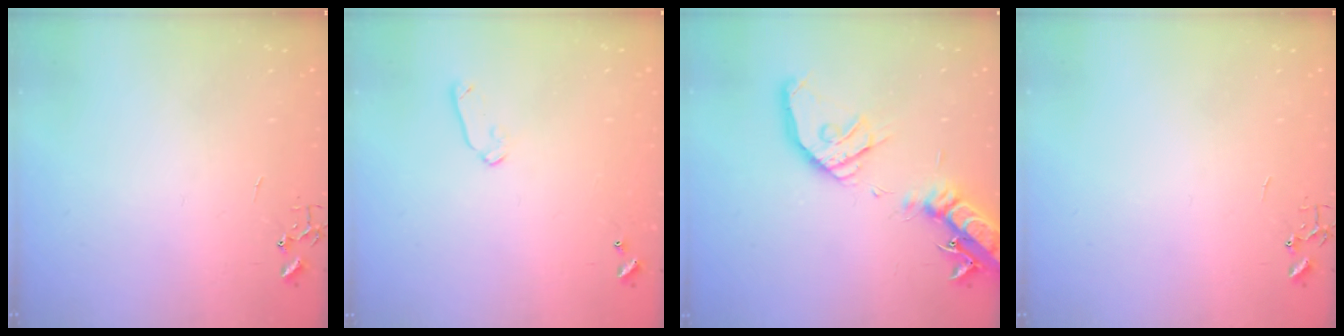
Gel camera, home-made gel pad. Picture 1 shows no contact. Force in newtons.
{"total": 6.8, "press": 6.7, "slide": 1.0}
{"total": 20.7, "press": 20.4, "slide": 3.6}
{"total": 0.0}